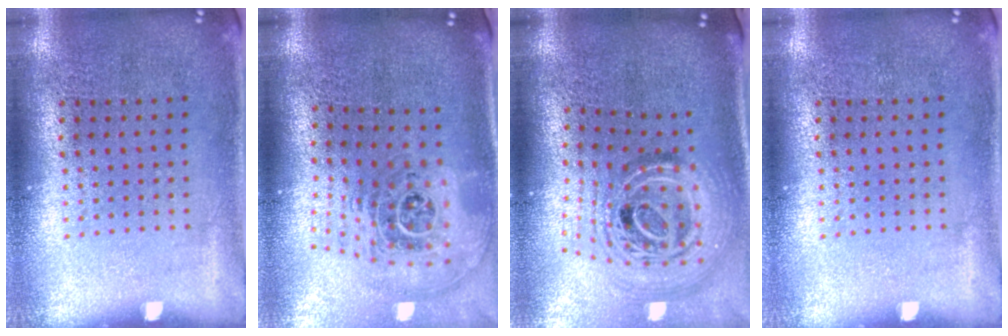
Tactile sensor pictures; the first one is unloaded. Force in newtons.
{"total": 2.1, "press": 1.6, "slide": 1.4}
{"total": 2.3, "press": 1.7, "slide": 1.5}
{"total": 0.0}